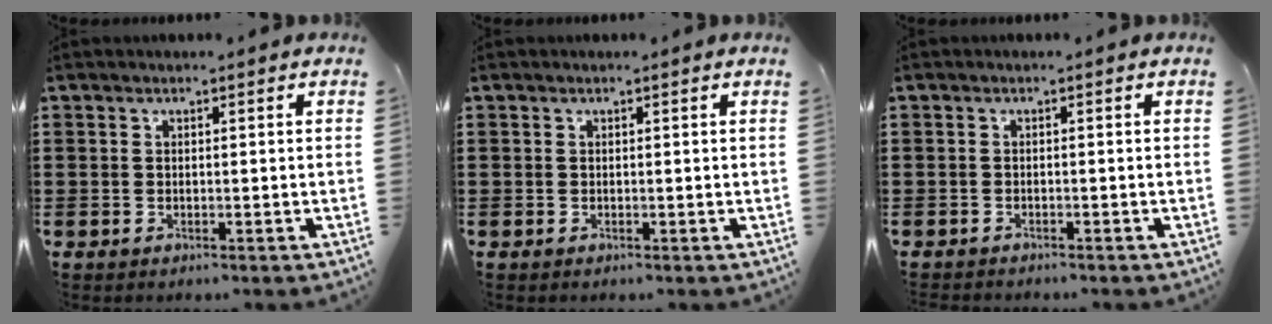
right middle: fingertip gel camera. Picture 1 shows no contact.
{"total": 0.0}
{"total": 0.7, "force": [-0.7, 0.0, 0.0], "torque": [-0.002, -0.002, -0.015]}